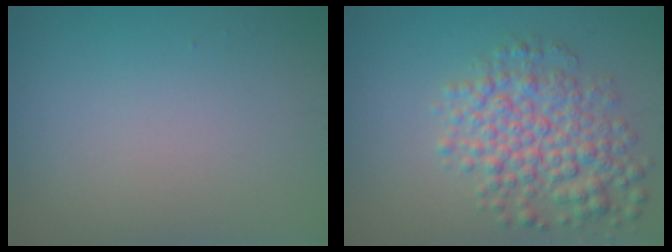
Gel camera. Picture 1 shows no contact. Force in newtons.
{"total": 5.5, "press": 5.5, "slide": 0.1}